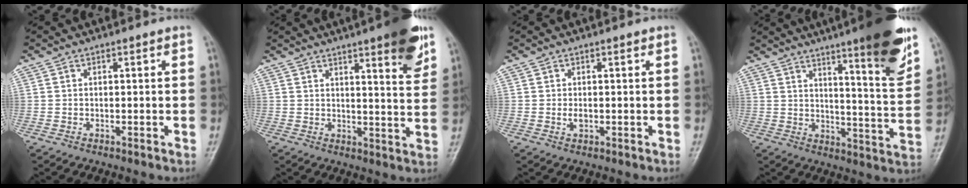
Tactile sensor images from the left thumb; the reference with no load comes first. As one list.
[{"total": 11.2, "force": [6.7, 2.3, 8.7], "torque": [-0.092, -0.033, 0.085]}, {"total": 1.7, "force": [-0.1, 1.1, 1.2], "torque": [-0.016, -0.001, -0.002]}, {"total": 17.4, "force": [10.7, 2.4, 13.5], "torque": [-0.163, -0.061, 0.151]}]